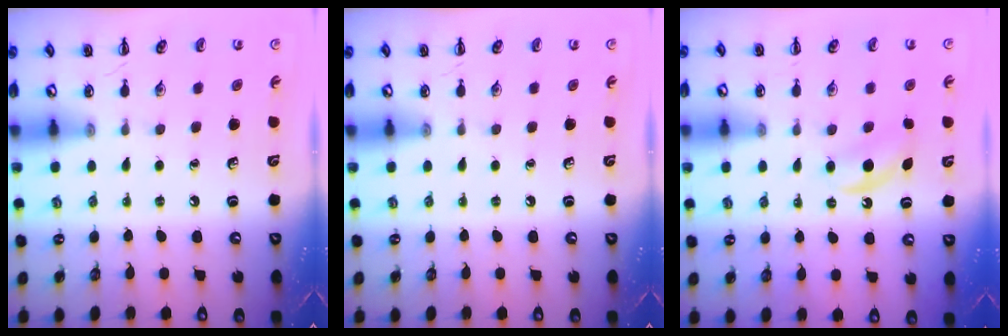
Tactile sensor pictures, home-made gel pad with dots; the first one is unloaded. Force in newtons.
{"total": 0.0}
{"total": 5.0, "press": 4.7, "slide": 1.5}